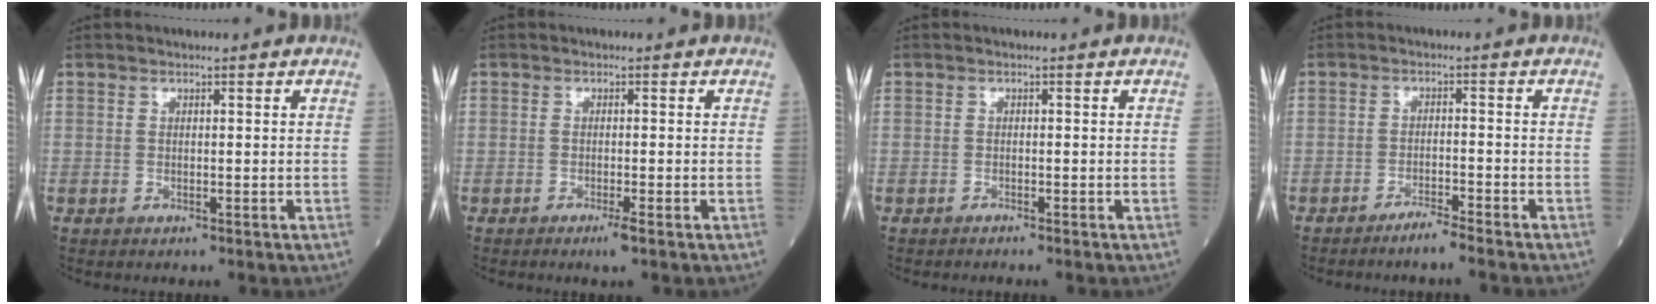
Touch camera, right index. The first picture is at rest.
{"total": 1.7, "force": [-1.0, -0.2, 1.4], "torque": [-0.027, -0.005, -0.018]}
{"total": 1.1, "force": [-1.0, 0.0, 0.5], "torque": [-0.007, 0.000, -0.013]}
{"total": 3.1, "force": [-2.8, -0.4, 1.5], "torque": [-0.029, -0.005, -0.053]}